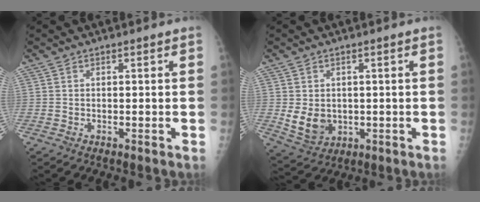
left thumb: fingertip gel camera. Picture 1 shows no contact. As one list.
[{"total": 6.4, "force": [0.0, 5.1, 3.8], "torque": [-0.048, -0.013, 0.021]}]